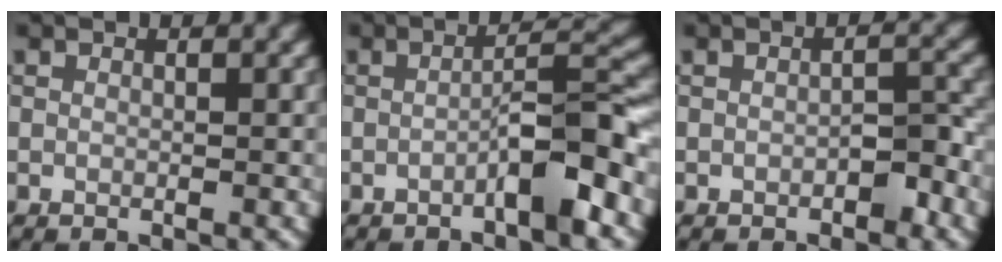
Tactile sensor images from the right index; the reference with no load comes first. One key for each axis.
{"total": 5.1, "fx": -2.1, "fy": 0.6, "fz": 4.6, "tx": -0.069, "ty": 0.019, "tz": -0.039}
{"total": 1.9, "fx": -1.0, "fy": 0.7, "fz": 1.5, "tx": -0.022, "ty": 0.007, "tz": -0.016}